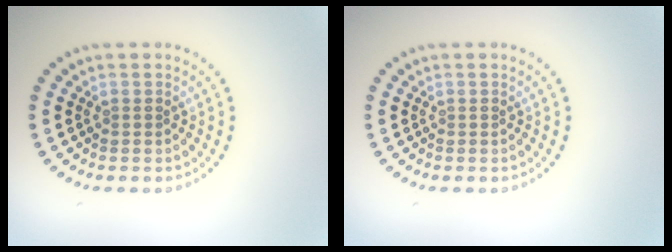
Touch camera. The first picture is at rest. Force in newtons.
{"total": 0.0}